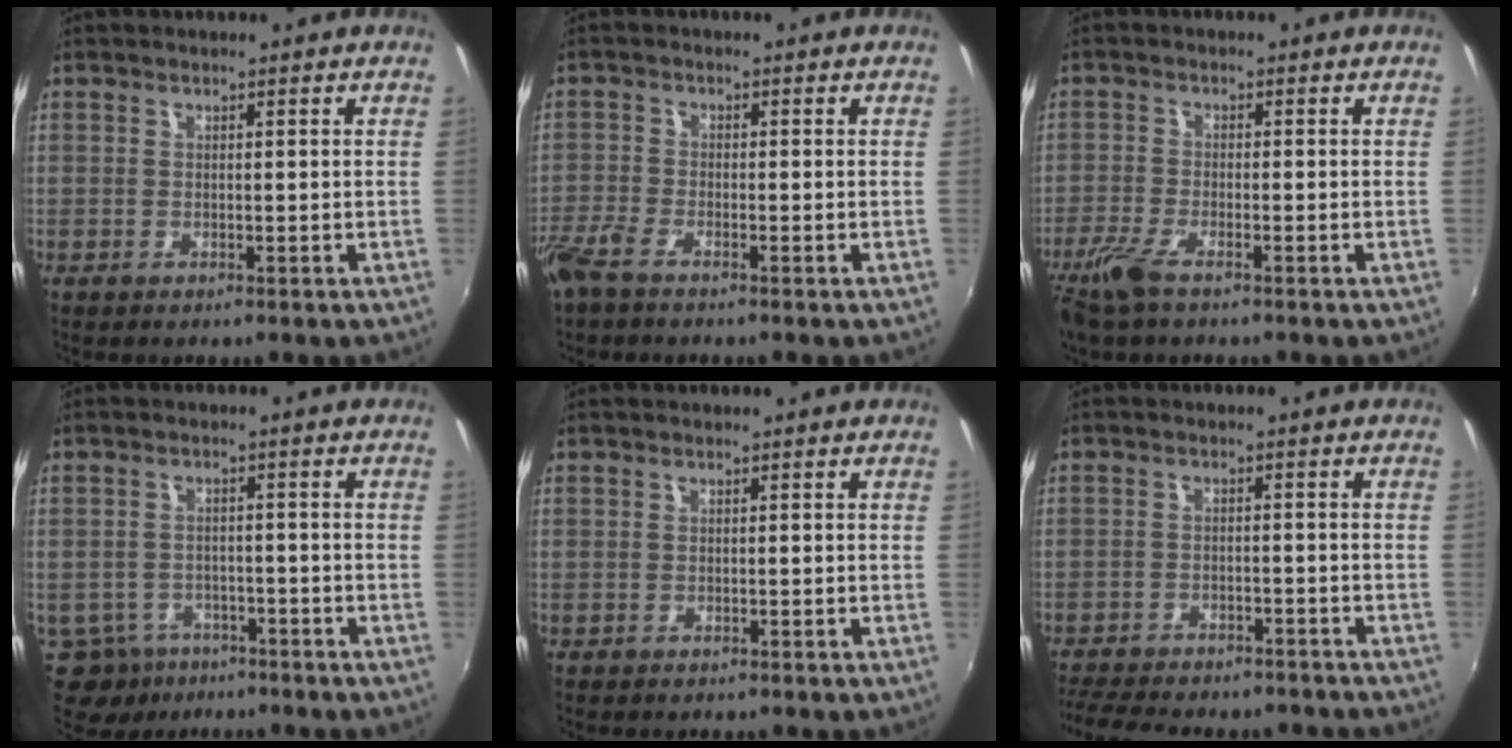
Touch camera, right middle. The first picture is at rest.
{"total": 4.7, "force": [-3.6, 1.1, 2.7], "torque": [-0.076, -0.011, -0.076]}
{"total": 5.6, "force": [-3.9, 1.2, 3.7], "torque": [-0.098, -0.014, -0.080]}
{"total": 9.5, "force": [-5.8, 6.8, 3.2], "torque": [-0.095, -0.009, -0.082]}
{"total": 0.0}
{"total": 14.7, "force": [-12.7, 4.2, 6.1], "torque": [-0.139, -0.023, -0.181]}